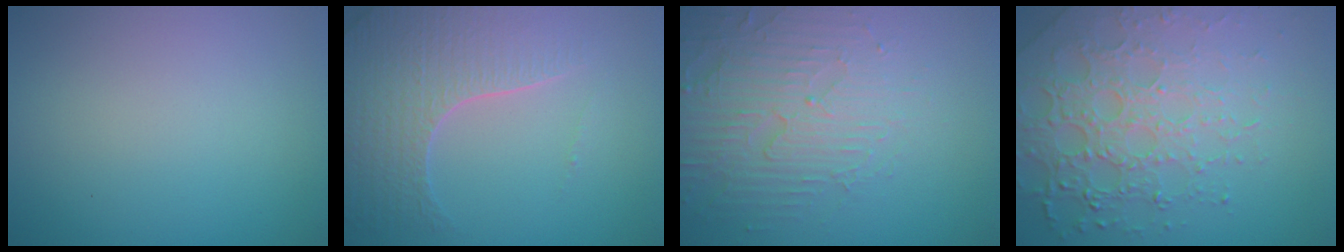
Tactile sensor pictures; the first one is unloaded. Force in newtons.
{"total": 6.2, "press": 4.9, "slide": 3.9}
{"total": 4.5, "press": 4.3, "slide": 1.3}
{"total": 7.7, "press": 5.3, "slide": 5.5}